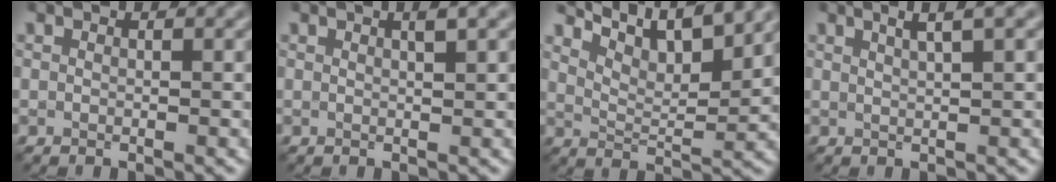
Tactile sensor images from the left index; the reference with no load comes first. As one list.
[{"total": 1.6, "force": [0.8, 0.3, 1.4], "torque": [-0.018, 0.004, 0.010]}, {"total": 6.7, "force": [5.7, 1.3, 3.3], "torque": [-0.064, 0.001, 0.087]}, {"total": 2.5, "force": [1.4, 0.4, 2.0], "torque": [-0.022, 0.006, 0.019]}]